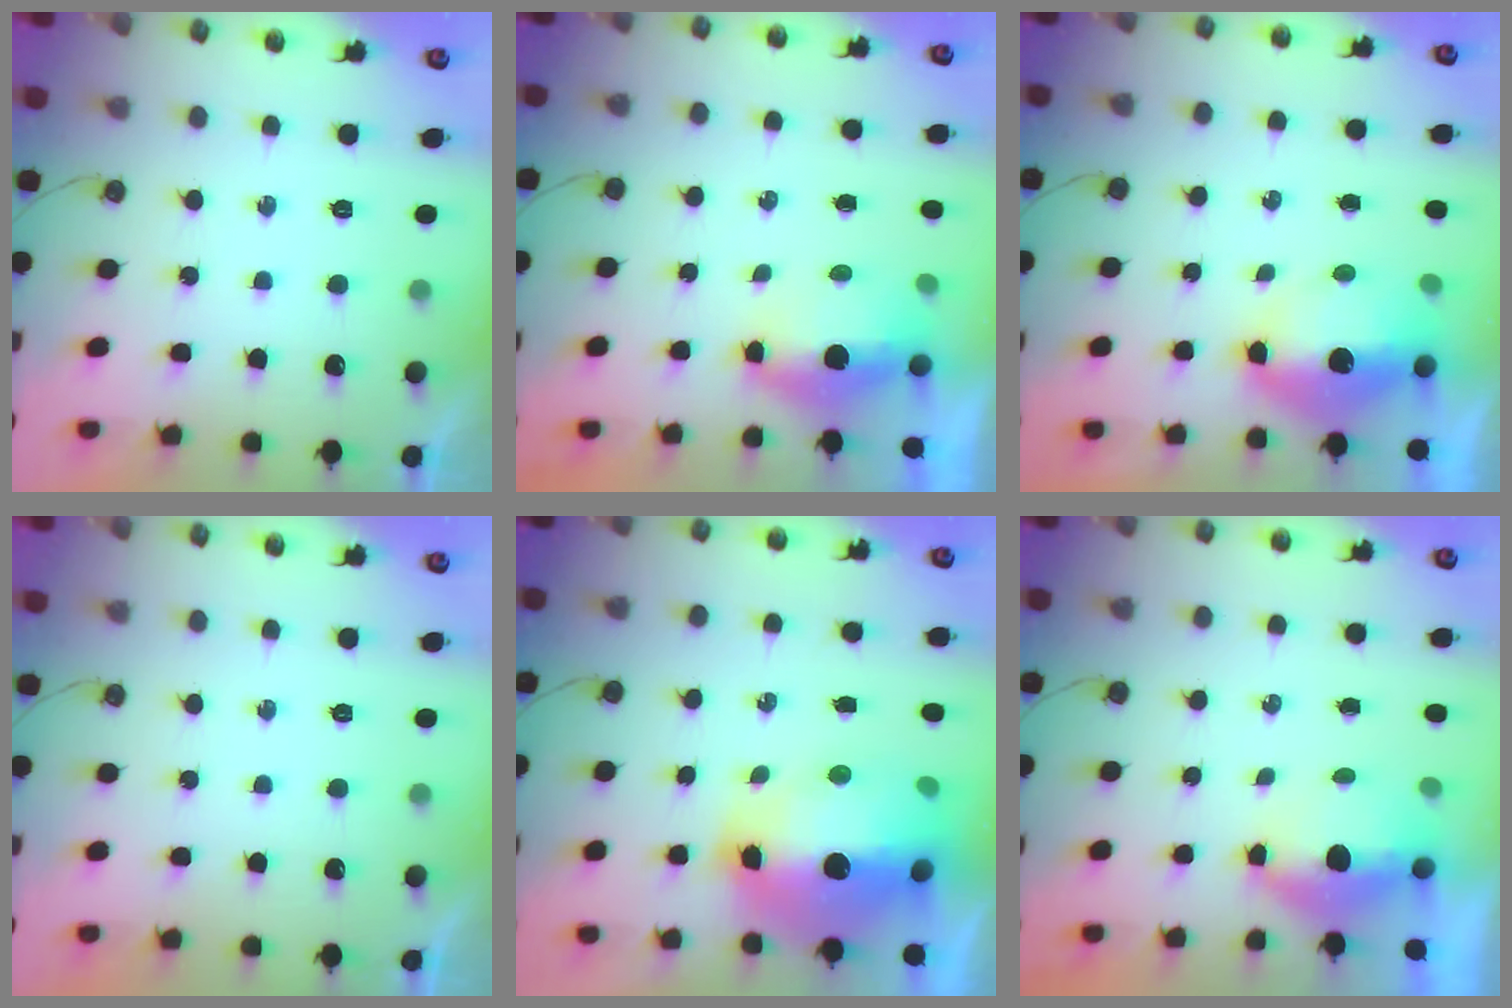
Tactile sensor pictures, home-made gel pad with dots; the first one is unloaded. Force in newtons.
{"total": 13.6, "press": 6.9, "slide": 11.7}
{"total": 8.5, "press": 8.4, "slide": 0.9}
{"total": 0.0}
{"total": 20.3, "press": 20.2, "slide": 2.1}
{"total": 12.6, "press": 6.4, "slide": 10.8}